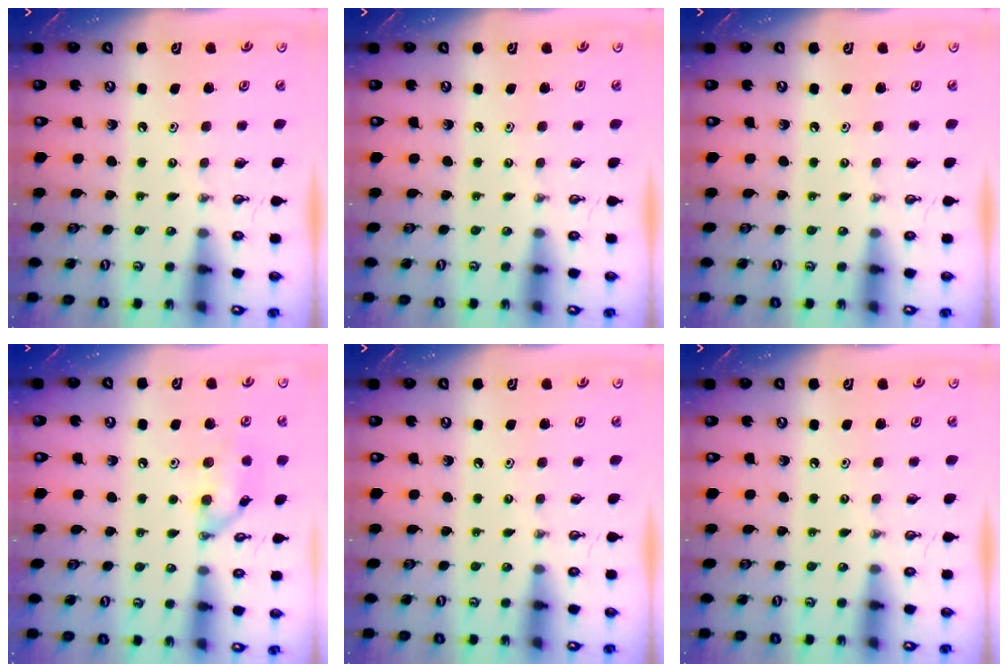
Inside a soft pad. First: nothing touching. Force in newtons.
{"total": 0.0}
{"total": 0.0}
{"total": 10.9, "press": 10.9, "slide": 1.1}
{"total": 0.0}
{"total": 0.0}